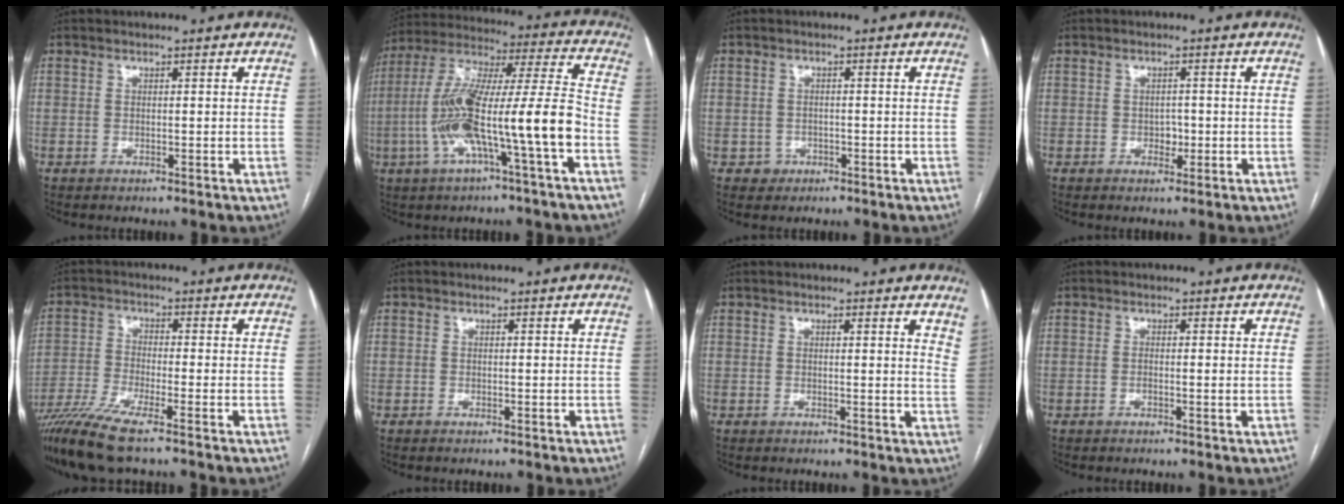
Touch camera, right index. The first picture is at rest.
{"total": 17.5, "force": [-5.3, 0.7, 16.7], "torque": [-0.317, 0.017, -0.094]}
{"total": 2.3, "force": [-0.9, 2.1, 0.0], "torque": [0.008, 0.011, -0.013]}
{"total": 1.7, "force": [-0.4, 1.2, 1.1], "torque": [-0.012, 0.004, -0.004]}
{"total": 8.6, "force": [-6.6, -0.4, 5.6], "torque": [-0.108, -0.022, -0.123]}
{"total": 0.5, "force": [-0.2, 0.5, -0.1], "torque": [0.005, 0.006, -0.007]}
{"total": 4.5, "force": [4.2, 0.9, 1.5], "torque": [-0.011, -0.017, 0.022]}
{"total": 1.1, "force": [-0.1, 0.2, 1.0], "torque": [-0.017, 0.000, -0.002]}